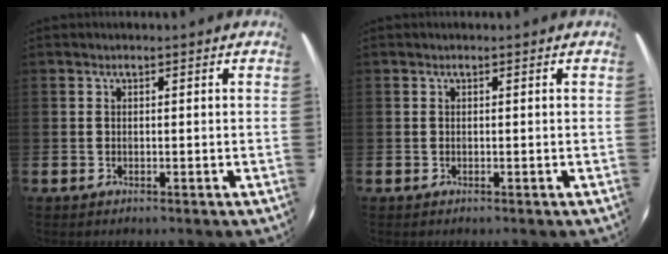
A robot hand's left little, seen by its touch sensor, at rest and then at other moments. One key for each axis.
{"total": 0.0}